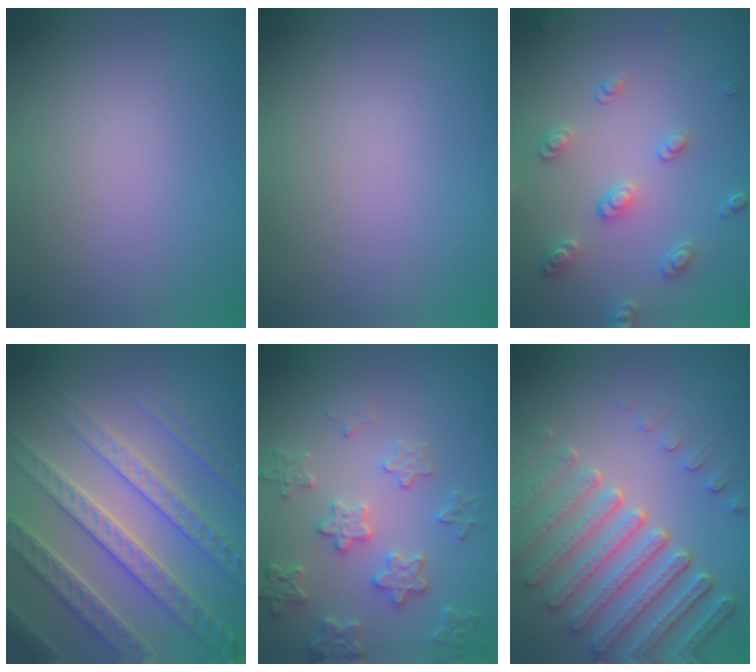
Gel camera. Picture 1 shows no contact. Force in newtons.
{"total": 0.0}
{"total": 2.5, "press": 2.5, "slide": 0.4}
{"total": 7.0, "press": 6.8, "slide": 1.7}
{"total": 3.8, "press": 3.7, "slide": 0.7}
{"total": 6.8, "press": 5.3, "slide": 4.2}